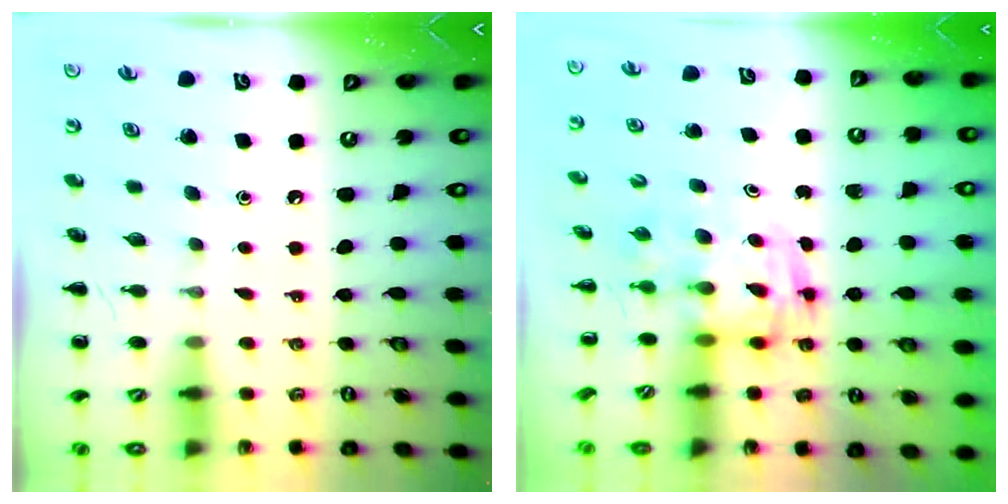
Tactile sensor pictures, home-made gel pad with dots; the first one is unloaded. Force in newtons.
{"total": 3.0, "press": 3.0, "slide": 0.5}